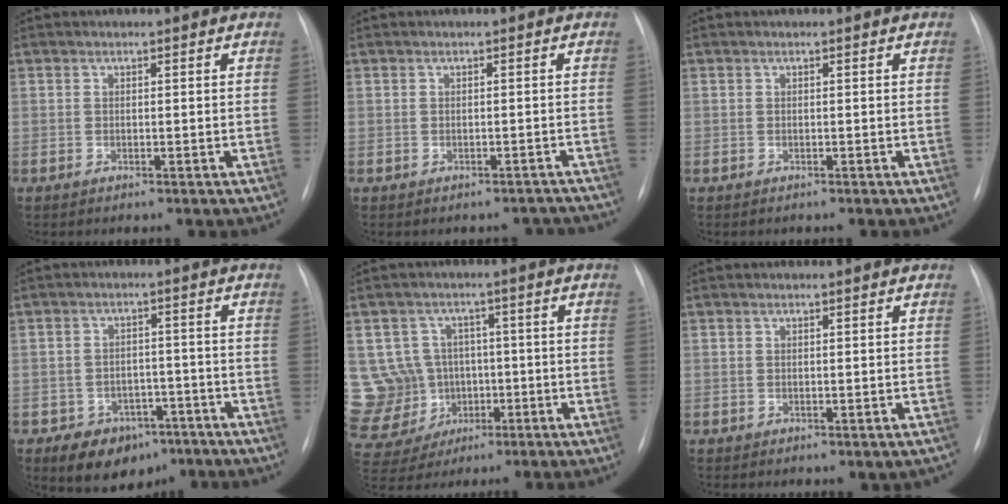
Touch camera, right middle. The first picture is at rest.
{"total": 3.0, "force": [-2.6, 1.6, 0.1], "torque": [0.005, 0.017, -0.027]}
{"total": 0.0}
{"total": 8.1, "force": [-5.1, 5.5, 3.2], "torque": [-0.044, 0.014, -0.068]}
{"total": 13.9, "force": [-0.6, 13.4, 3.8], "torque": [-0.118, 0.043, 0.017]}
{"total": 1.0, "force": [-0.1, 0.7, 0.7], "torque": [-0.008, -0.002, 0.007]}